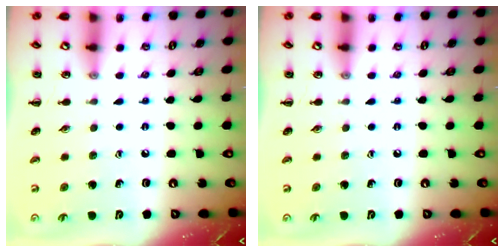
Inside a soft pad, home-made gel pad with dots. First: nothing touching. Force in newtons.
{"total": 0.0}